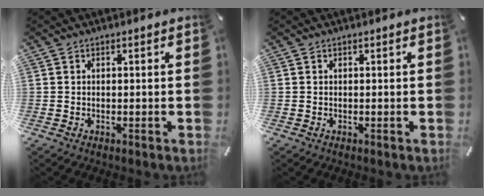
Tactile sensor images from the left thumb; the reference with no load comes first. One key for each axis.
{"total": 0.0}